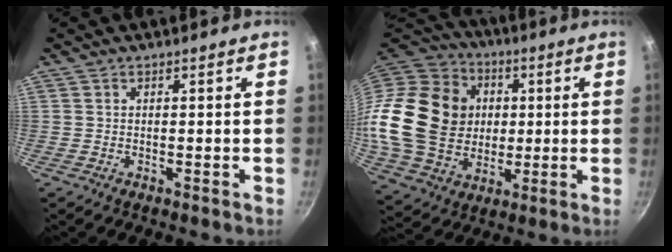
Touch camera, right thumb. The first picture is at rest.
{"total": 25.6, "force": [1.9, 21.3, 14.1], "torque": [-0.248, 0.019, 0.042]}